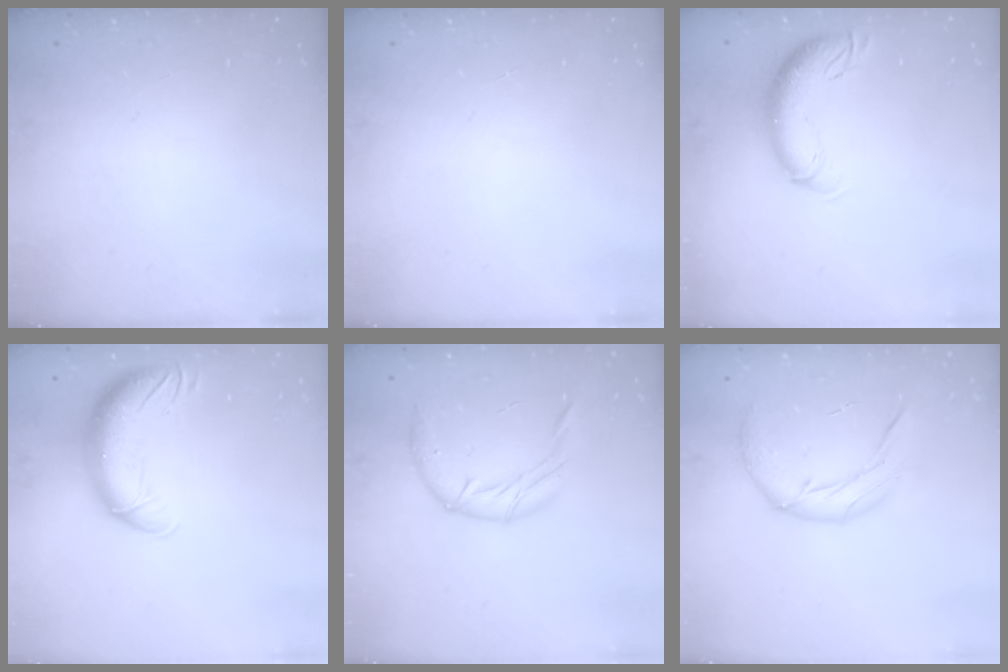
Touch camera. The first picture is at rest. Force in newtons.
{"total": 0.0}
{"total": 10.2, "press": 10.0, "slide": 2.3}
{"total": 13.4, "press": 13.0, "slide": 3.2}
{"total": 10.8, "press": 10.7, "slide": 1.3}
{"total": 11.2, "press": 10.9, "slide": 2.4}